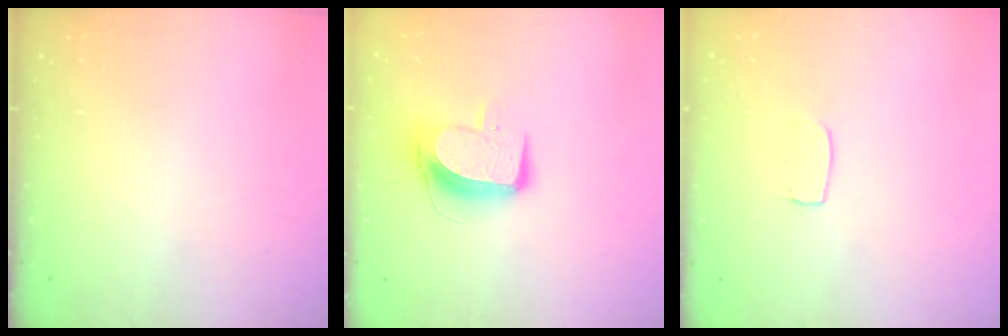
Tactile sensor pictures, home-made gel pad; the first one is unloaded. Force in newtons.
{"total": 11.1, "press": 11.0, "slide": 1.2}
{"total": 5.1, "press": 5.1, "slide": 0.4}